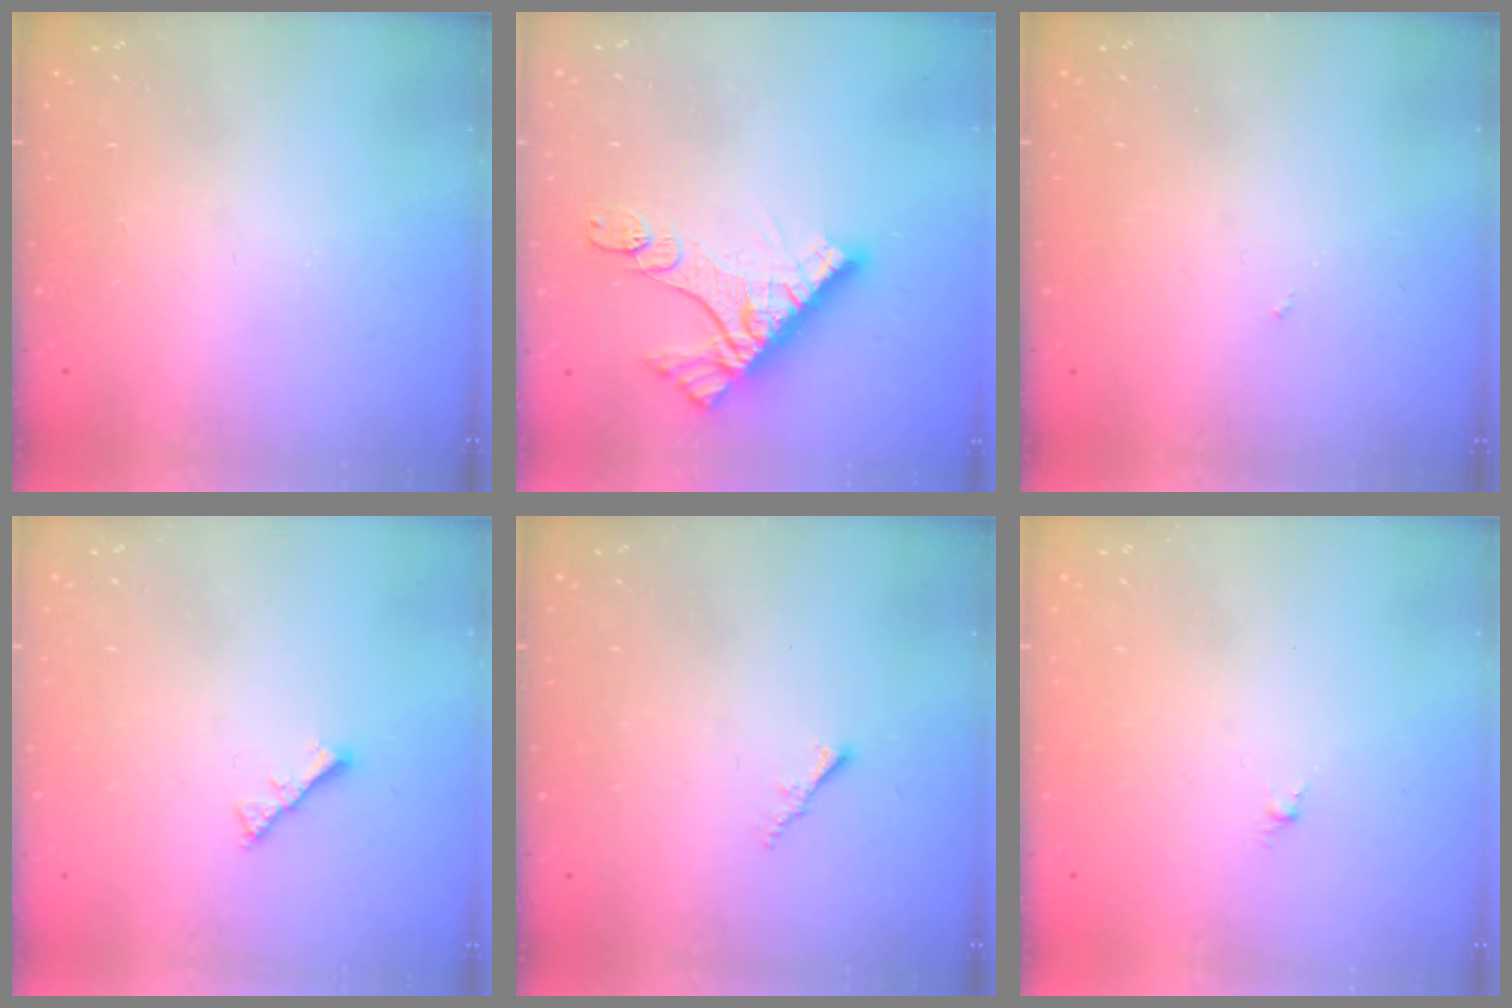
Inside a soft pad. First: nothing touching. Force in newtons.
{"total": 11.4, "press": 11.4, "slide": 0.3}
{"total": 0.0}
{"total": 2.8, "press": 2.8, "slide": 0.6}
{"total": 1.0, "press": 1.0, "slide": 0.4}
{"total": 0.0}